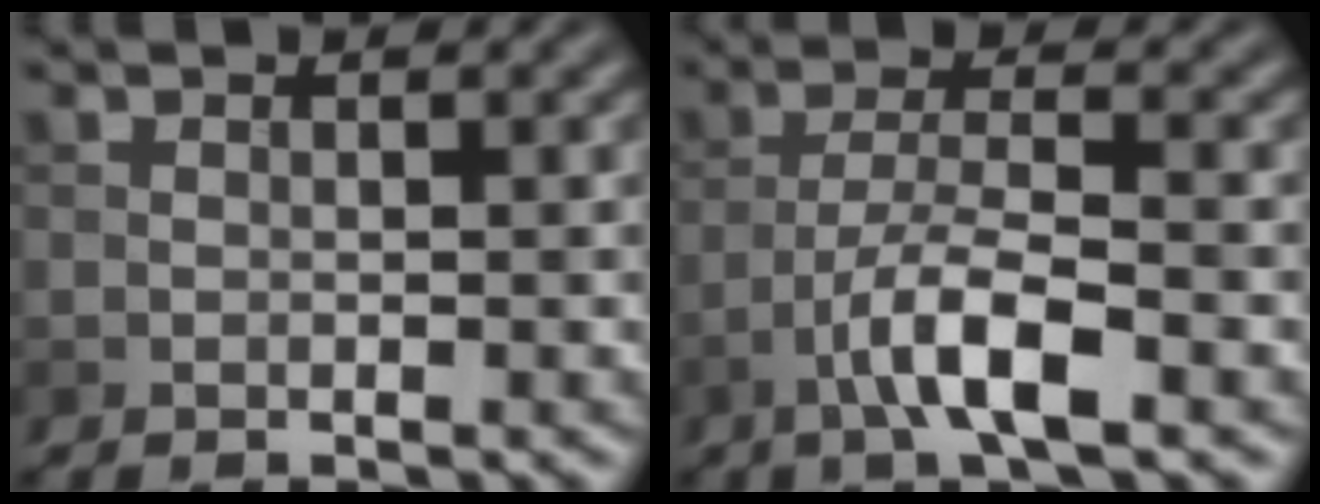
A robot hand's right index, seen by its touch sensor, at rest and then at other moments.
{"total": 5.7, "force": [-2.8, 1.2, 4.8], "torque": [-0.089, 0.007, -0.055]}